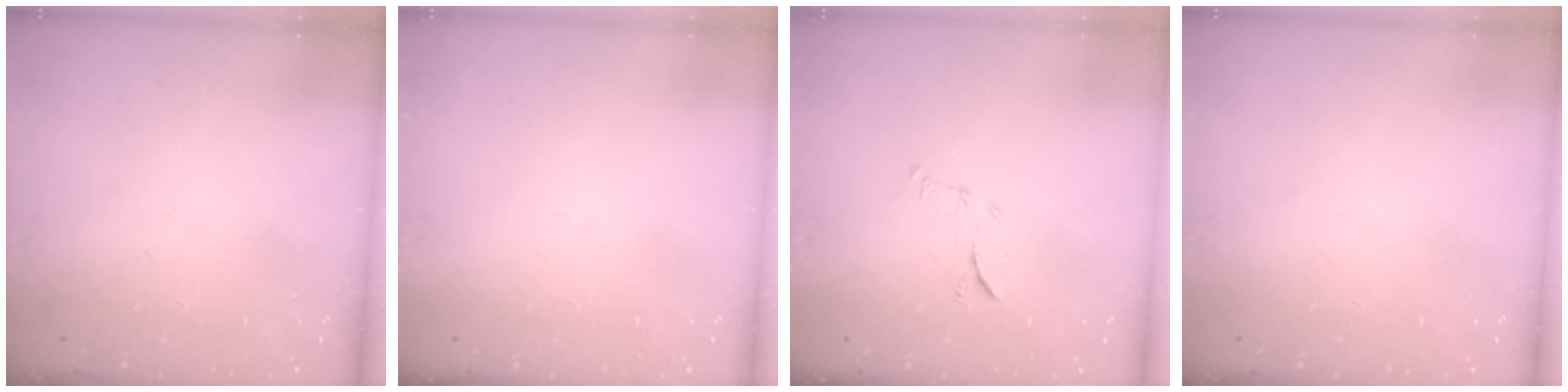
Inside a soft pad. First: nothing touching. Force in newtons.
{"total": 1.5, "press": 1.5, "slide": 0.1}
{"total": 7.4, "press": 7.3, "slide": 0.6}
{"total": 0.0}